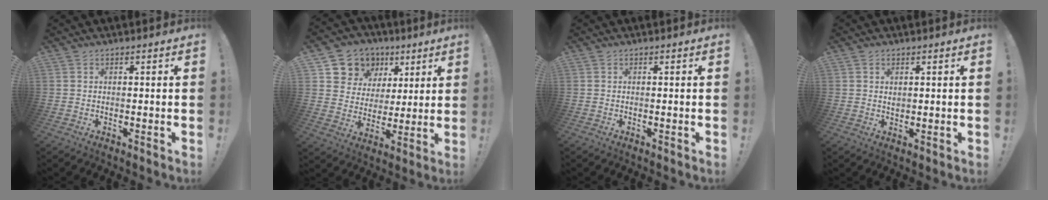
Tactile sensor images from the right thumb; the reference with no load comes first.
{"total": 11.5, "force": [5.7, 9.7, 2.5], "torque": [-0.034, -0.040, 0.121]}
{"total": 0.0}
{"total": 1.4, "force": [0.8, 1.1, 0.4], "torque": [0.008, -0.006, 0.012]}